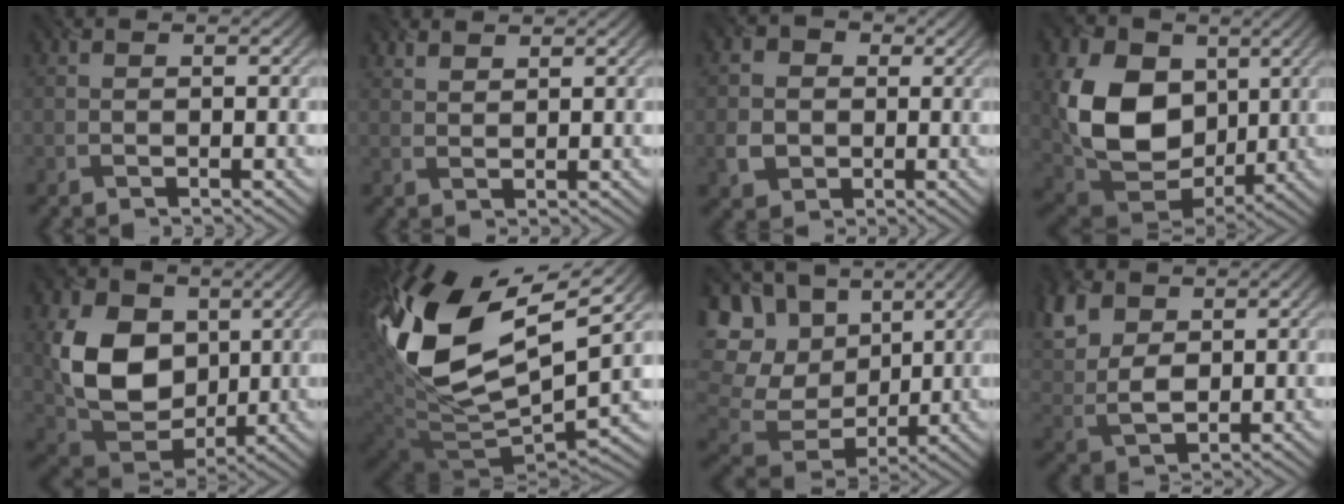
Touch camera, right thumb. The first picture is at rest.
{"total": 1.9, "force": [1.8, 0.4, 0.5], "torque": [-0.016, 0.003, 0.039]}
{"total": 4.5, "force": [-0.2, 4.0, 2.1], "torque": [-0.056, 0.006, -0.013]}
{"total": 13.8, "force": [2.5, 10.2, 9.1], "torque": [-0.212, 0.002, 0.043]}
{"total": 12.0, "force": [2.4, 8.9, 7.7], "torque": [-0.182, 0.000, 0.041]}
{"total": 17.1, "force": [6.8, 8.7, 13.1], "torque": [-0.303, 0.010, 0.122]}
{"total": 19.2, "force": [5.8, 15.5, 9.7], "torque": [-0.303, 0.025, 0.127]}
{"total": 9.0, "force": [4.1, 5.8, 5.6], "torque": [-0.156, 0.017, 0.072]}